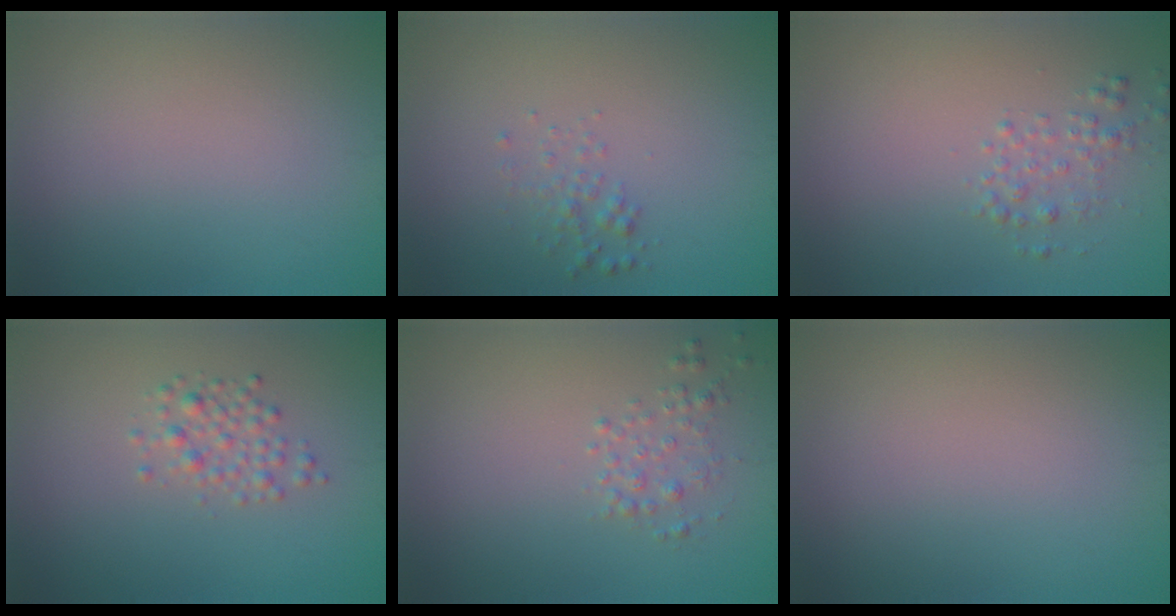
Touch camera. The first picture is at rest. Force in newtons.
{"total": 1.2, "press": 1.2, "slide": 0.0}
{"total": 1.6, "press": 1.6, "slide": 0.1}
{"total": 1.9, "press": 1.9, "slide": 0.1}
{"total": 1.4, "press": 1.4, "slide": 0.0}
{"total": 0.0}